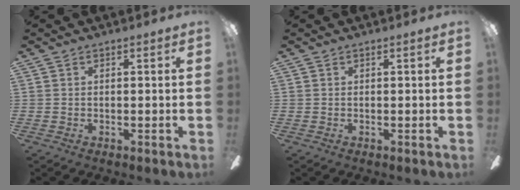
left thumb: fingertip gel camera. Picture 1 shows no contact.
{"total": 0.0}